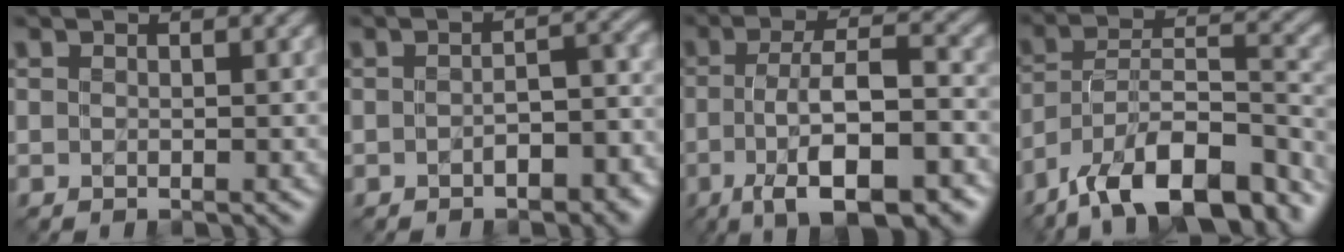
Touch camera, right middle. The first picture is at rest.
{"total": 4.5, "force": [-2.0, 2.0, 3.5], "torque": [-0.044, 0.005, -0.025]}
{"total": 10.0, "force": [-3.9, 3.3, 8.6], "torque": [-0.145, 0.001, -0.061]}
{"total": 14.3, "force": [-11.1, 4.9, 7.5], "torque": [-0.134, 0.004, -0.175]}